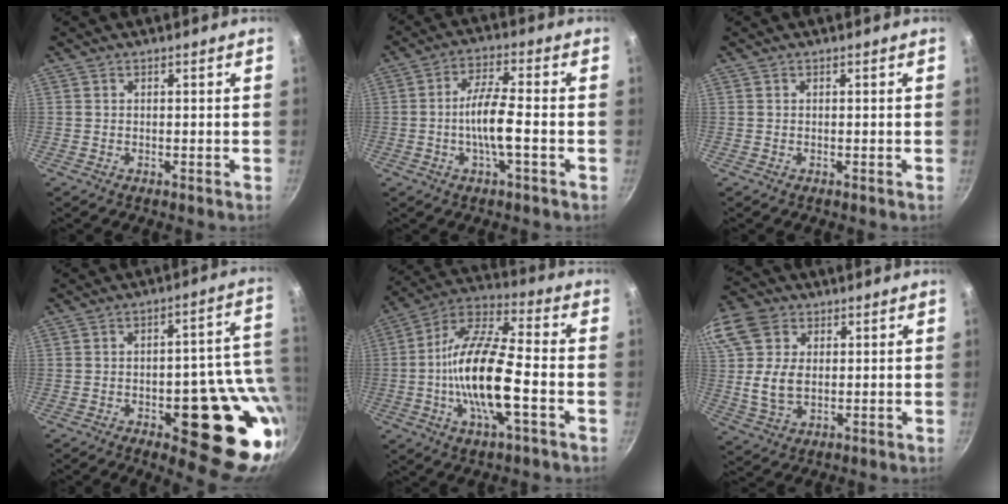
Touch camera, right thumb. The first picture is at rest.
{"total": 8.1, "force": [-1.8, 1.6, 7.7], "torque": [-0.147, 0.021, -0.039]}
{"total": 0.0}
{"total": 20.2, "force": [-3.8, 7.9, 18.3], "torque": [-0.168, 0.004, -0.044]}
{"total": 17.9, "force": [-3.5, 5.8, 16.6], "torque": [-0.313, 0.031, -0.084]}
{"total": 16.3, "force": [3.6, 12.2, 10.3], "torque": [-0.211, 0.010, 0.062]}